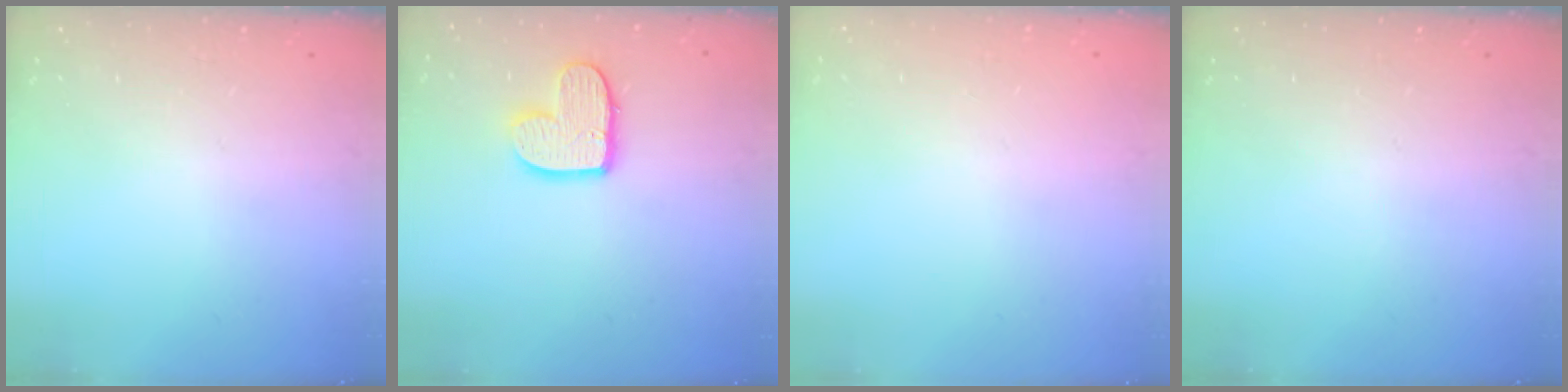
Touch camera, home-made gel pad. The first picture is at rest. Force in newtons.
{"total": 11.3, "press": 11.3, "slide": 0.7}
{"total": 0.0}
{"total": 0.0}